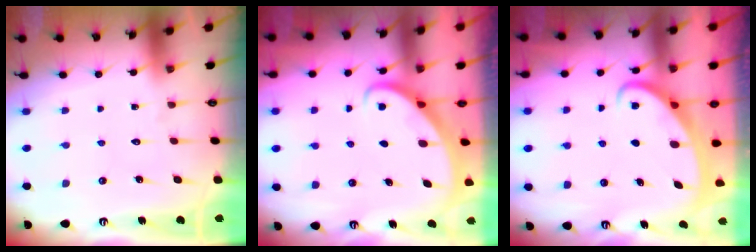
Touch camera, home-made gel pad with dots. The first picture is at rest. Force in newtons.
{"total": 2.7, "press": 2.7, "slide": 0.2}
{"total": 2.6, "press": 2.6, "slide": 0.4}